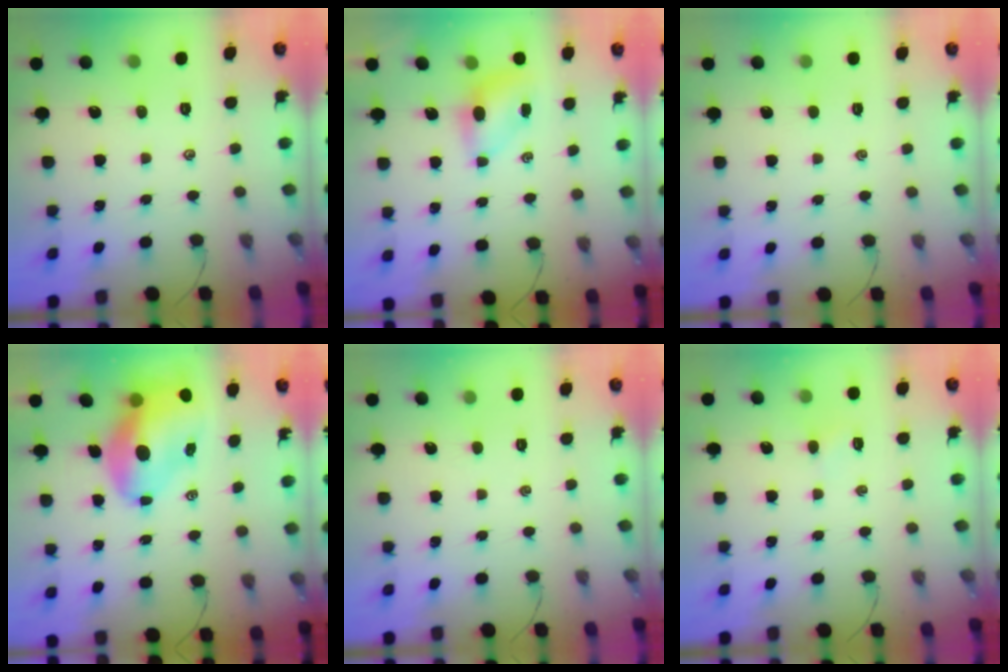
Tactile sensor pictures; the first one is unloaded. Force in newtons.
{"total": 5.2, "press": 5.2, "slide": 0.4}
{"total": 1.1, "press": 0.9, "slide": 0.5}
{"total": 10.2, "press": 9.8, "slide": 2.9}
{"total": 0.0}
{"total": 1.6, "press": 1.5, "slide": 0.5}